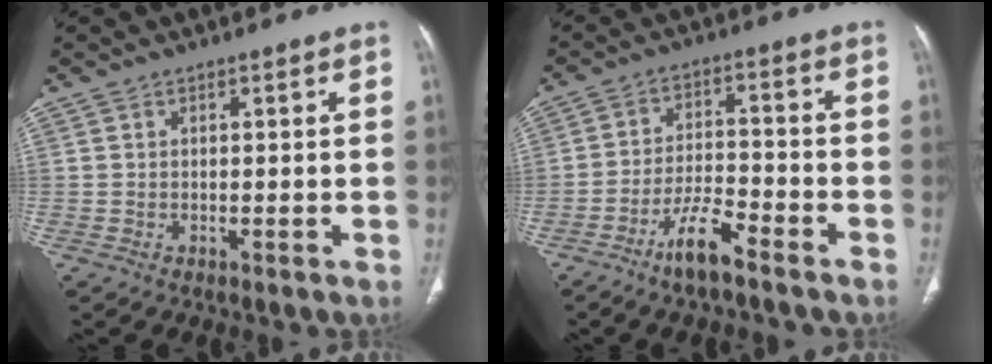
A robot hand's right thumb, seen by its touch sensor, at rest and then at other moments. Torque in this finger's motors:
{"motor_torque": [1.57, 0.54, 0.62, -1.08, 0.31]}